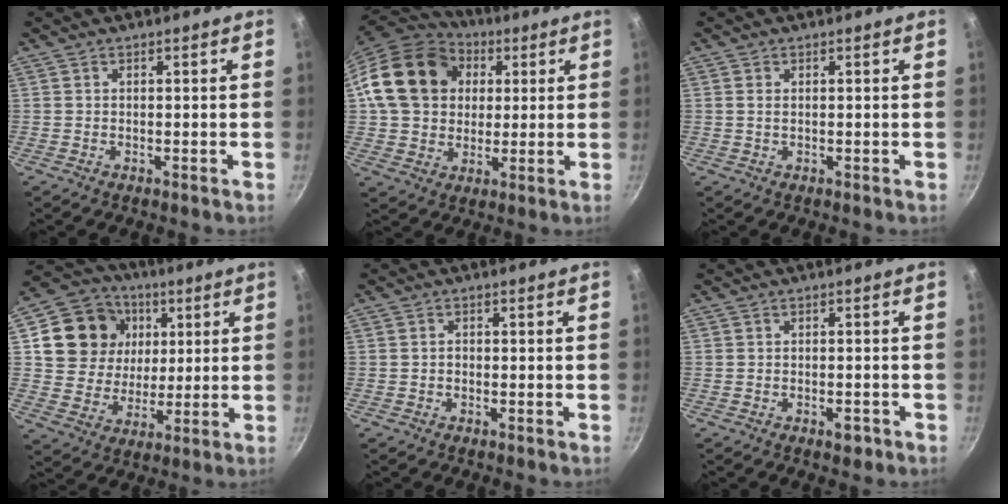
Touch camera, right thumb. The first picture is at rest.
{"total": 19.6, "force": [4.5, 15.9, 10.5], "torque": [-0.167, 0.021, 0.075]}
{"total": 1.1, "force": [0.2, 0.6, 0.9], "torque": [-0.018, 0.000, 0.002]}
{"total": 16.2, "force": [4.8, 14.0, 6.6], "torque": [-0.099, 0.002, 0.083]}
{"total": 1.0, "force": [-0.2, 0.8, 0.7], "torque": [-0.012, 0.005, -0.004]}
{"total": 2.4, "force": [-1.3, 1.3, 1.6], "torque": [-0.018, 0.012, -0.013]}